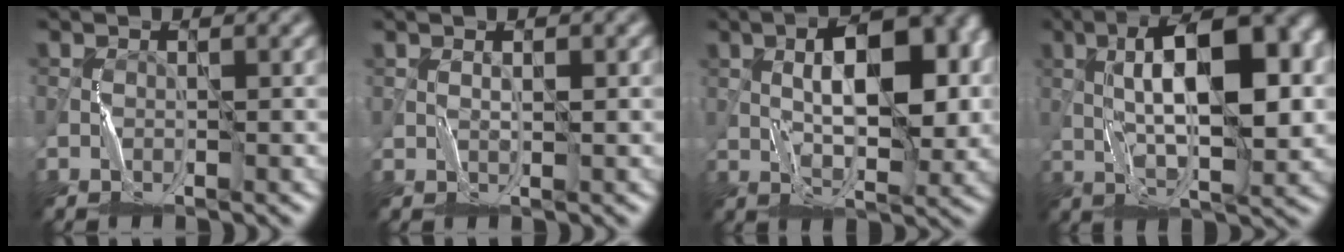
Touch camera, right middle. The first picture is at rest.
{"total": 0.8, "force": [0.6, 0.0, 0.5], "torque": [-0.004, 0.003, 0.011]}
{"total": 8.6, "force": [1.6, 3.7, 7.7], "torque": [-0.106, 0.011, 0.026]}
{"total": 12.1, "force": [1.7, 4.5, 11.1], "torque": [-0.170, 0.015, 0.027]}